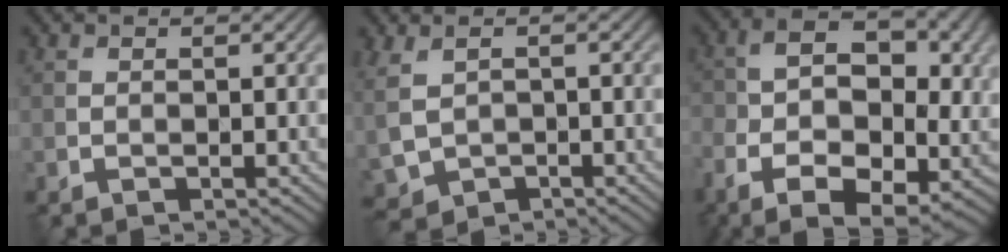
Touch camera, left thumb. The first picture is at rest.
{"total": 4.7, "force": [0.0, 3.6, 3.1], "torque": [-0.086, -0.016, 0.003]}
{"total": 13.3, "force": [-2.9, 7.8, 10.4], "torque": [-0.188, -0.005, -0.045]}